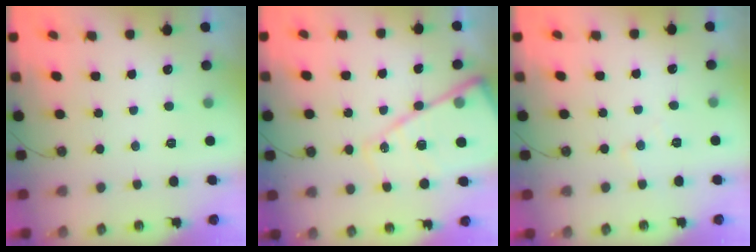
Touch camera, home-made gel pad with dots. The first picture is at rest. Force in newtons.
{"total": 19.3, "press": 19.2, "slide": 2.1}
{"total": 4.7, "press": 4.7, "slide": 0.7}